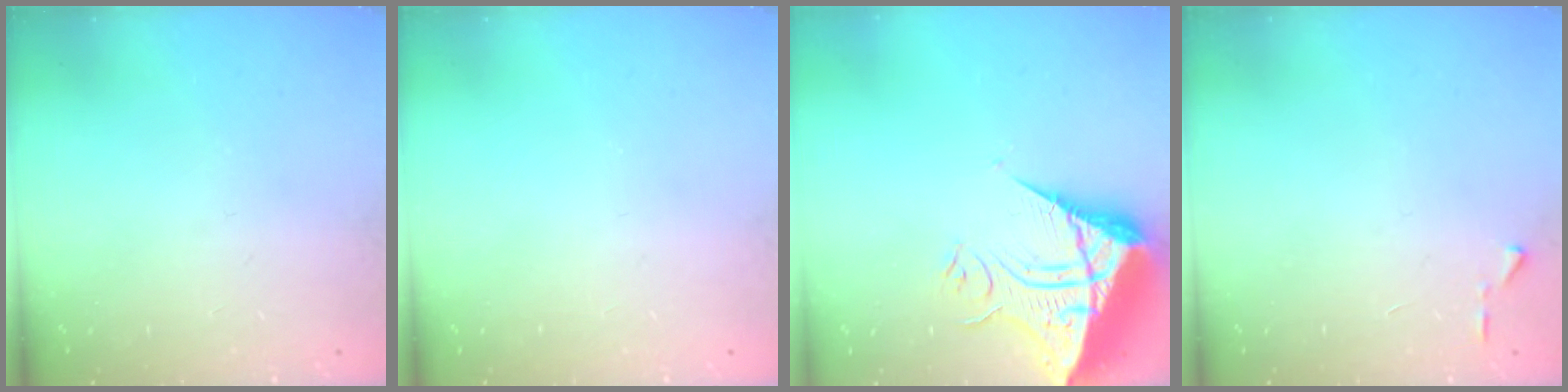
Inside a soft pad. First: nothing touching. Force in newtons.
{"total": 0.0}
{"total": 13.2, "press": 13.1, "slide": 1.2}
{"total": 4.1, "press": 4.0, "slide": 0.5}